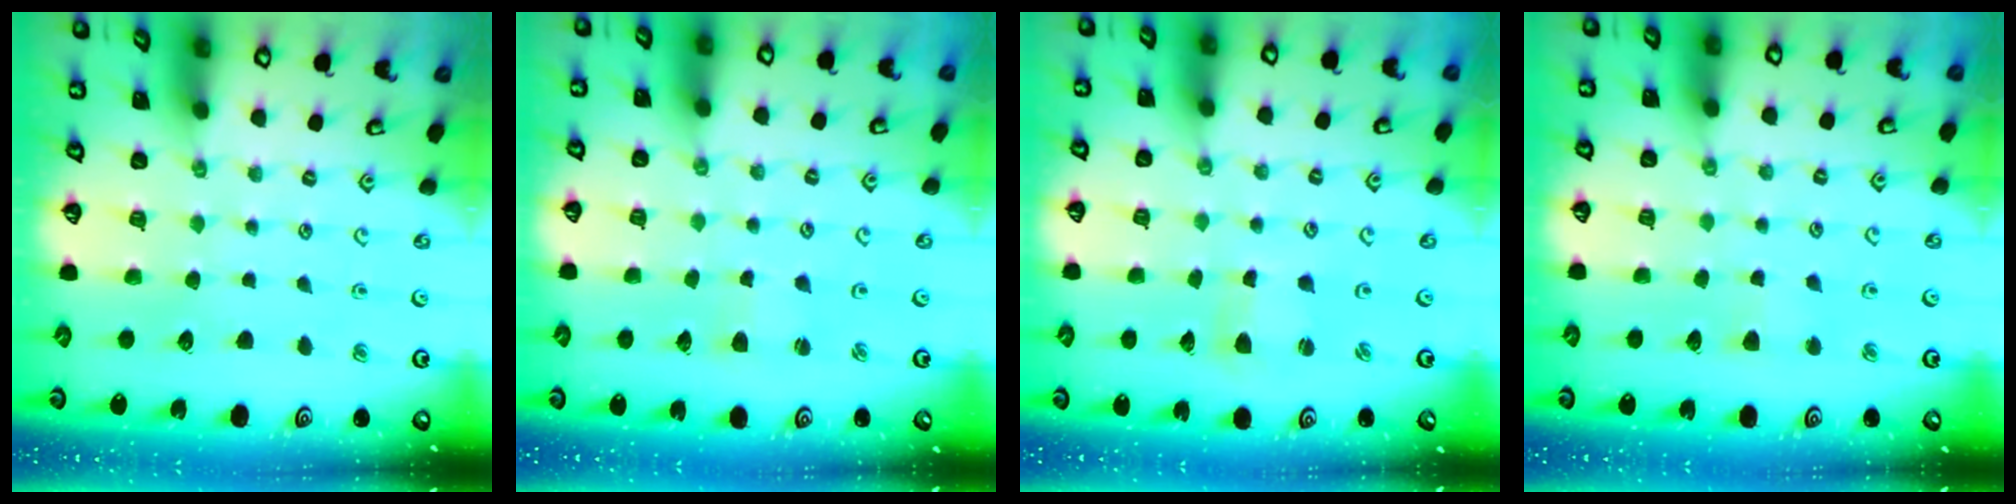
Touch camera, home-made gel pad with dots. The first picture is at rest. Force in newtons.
{"total": 2.1, "press": 2.0, "slide": 0.3}
{"total": 1.7, "press": 1.7, "slide": 0.3}
{"total": 2.6, "press": 2.5, "slide": 0.5}